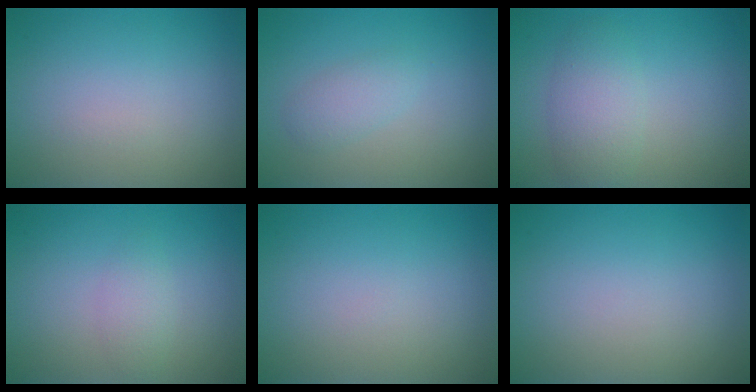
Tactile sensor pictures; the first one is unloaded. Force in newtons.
{"total": 1.8, "press": 1.8, "slide": 0.2}
{"total": 3.4, "press": 3.4, "slide": 0.3}
{"total": 1.6, "press": 1.6, "slide": 0.1}
{"total": 0.0}
{"total": 0.0}